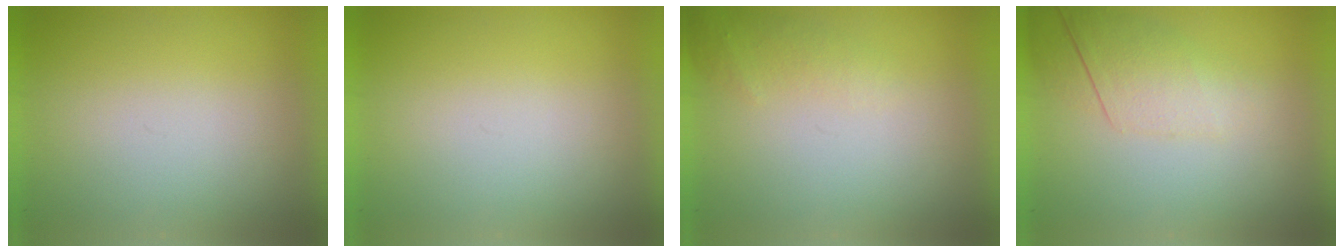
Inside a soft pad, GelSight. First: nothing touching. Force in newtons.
{"total": 0.0}
{"total": 1.4}
{"total": 2.2}